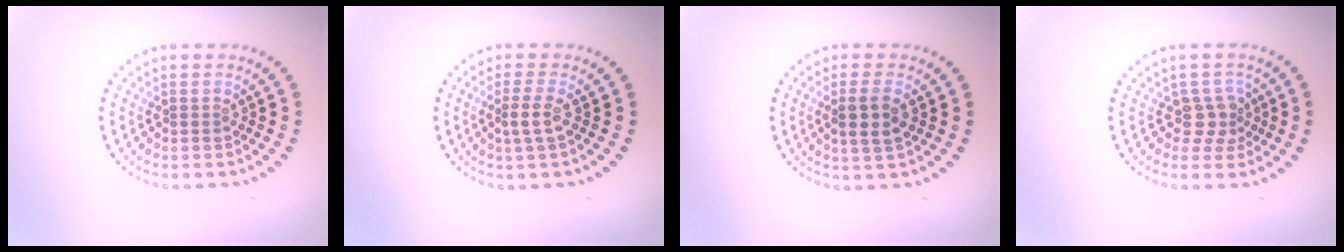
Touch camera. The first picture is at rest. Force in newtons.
{"total": 1.8, "press": 1.4, "slide": 1.1}
{"total": 2.5, "press": 2.4, "slide": 0.9}
{"total": 2.3, "press": 1.8, "slide": 1.6}